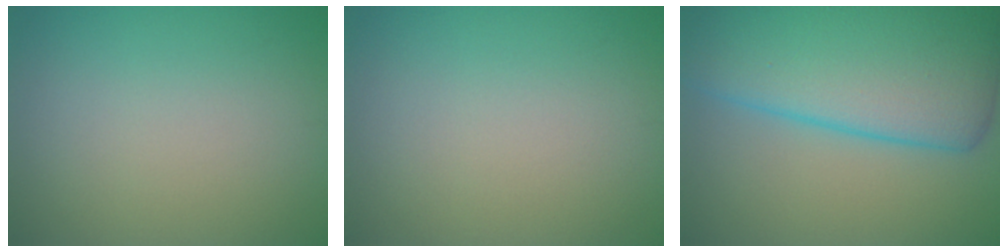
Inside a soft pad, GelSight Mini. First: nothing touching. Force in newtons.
{"total": 0.0}
{"total": 14.6, "press": 14.6, "slide": 0.4}